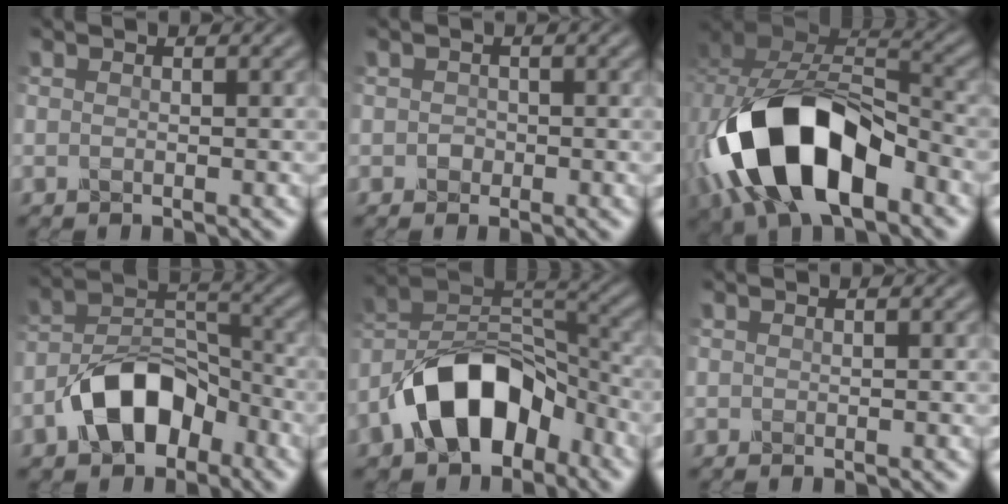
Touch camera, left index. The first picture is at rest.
{"total": 0.7, "force": [-0.1, 0.7, -0.2], "torque": [0.003, 0.004, -0.007]}
{"total": 14.0, "force": [-4.9, 8.3, 10.1], "torque": [-0.191, -0.002, -0.084]}
{"total": 7.0, "force": [-3.8, 4.3, 4.1], "torque": [-0.067, 0.014, -0.078]}
{"total": 9.8, "force": [-5.2, 6.0, 5.7], "torque": [-0.095, 0.019, -0.106]}
{"total": 0.0}